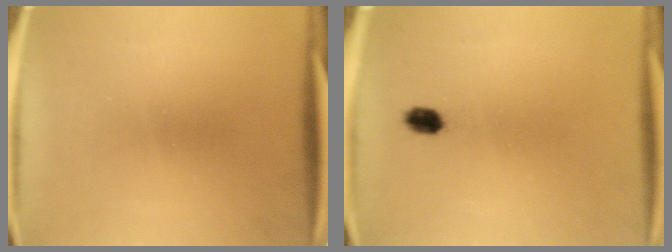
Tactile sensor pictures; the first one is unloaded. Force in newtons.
{"total": 2.4}